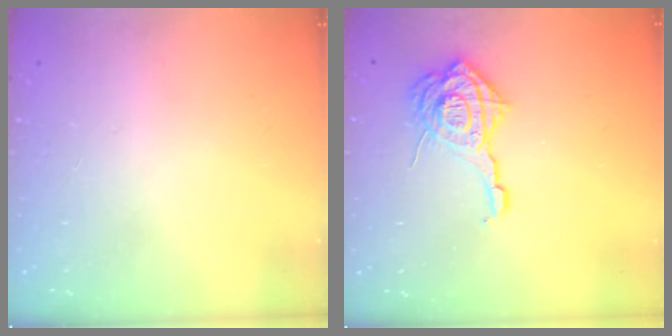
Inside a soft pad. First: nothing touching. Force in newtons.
{"total": 15.4, "press": 15.4, "slide": 1.3}